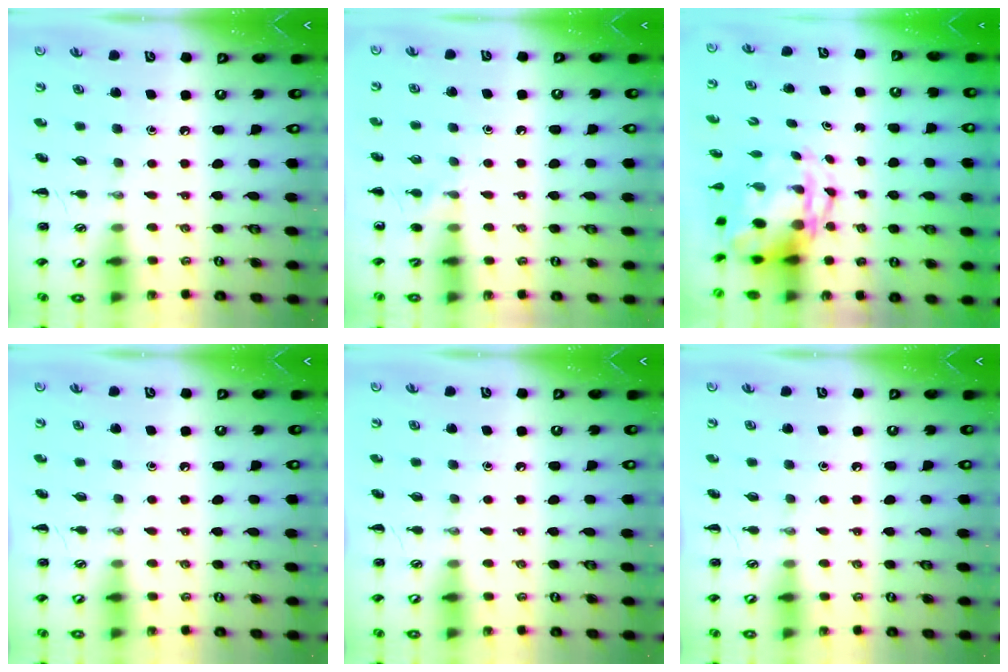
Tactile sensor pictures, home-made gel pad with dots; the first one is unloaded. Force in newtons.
{"total": 5.8, "press": 5.5, "slide": 1.8}
{"total": 4.4, "press": 4.2, "slide": 1.1}
{"total": 0.0}
{"total": 0.0}
{"total": 0.0}